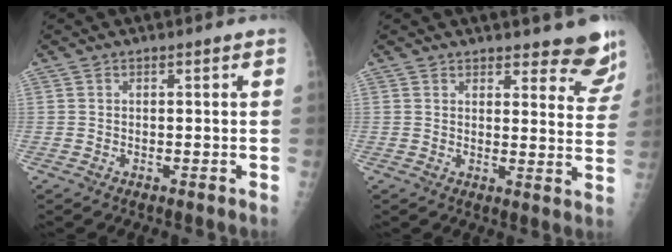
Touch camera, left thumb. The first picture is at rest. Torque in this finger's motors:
{"motor_torque": [-0.01, -0.04, -0.16, -0.21, 0.09]}